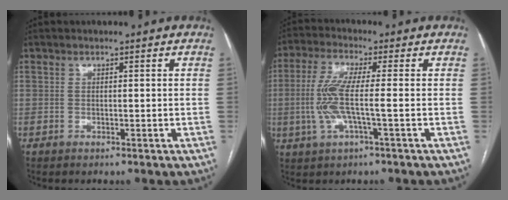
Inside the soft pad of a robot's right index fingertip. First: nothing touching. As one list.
[{"total": 7.6, "force": [-0.9, 0.8, 7.5], "torque": [-0.168, 0.006, -0.023]}]